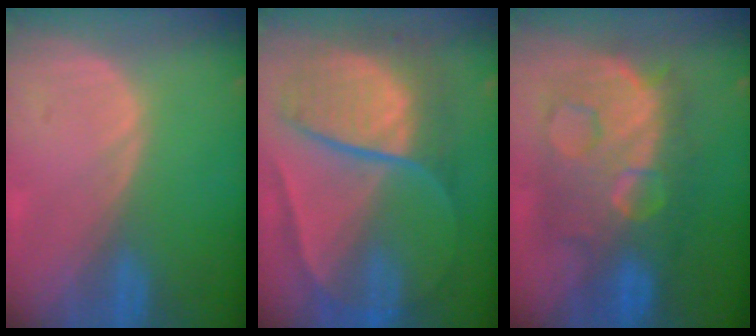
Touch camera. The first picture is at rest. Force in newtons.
{"total": 10.6, "press": 10.5, "slide": 1.1}
{"total": 12.1, "press": 12.0, "slide": 1.2}